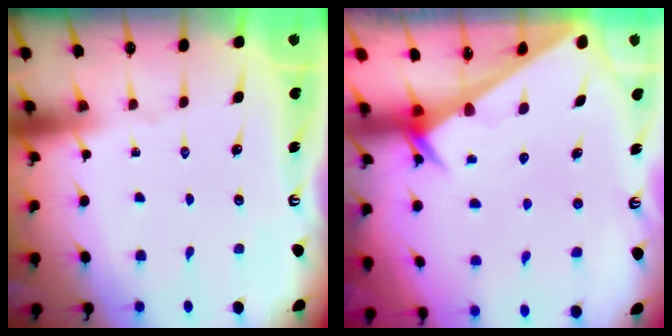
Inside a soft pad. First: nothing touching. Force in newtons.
{"total": 2.6, "press": 2.6, "slide": 0.1}